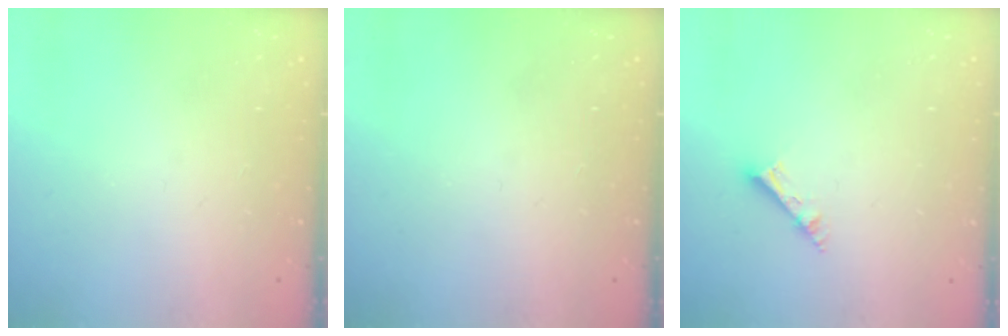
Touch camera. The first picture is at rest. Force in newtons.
{"total": 0.0}
{"total": 3.8, "press": 3.8, "slide": 0.6}